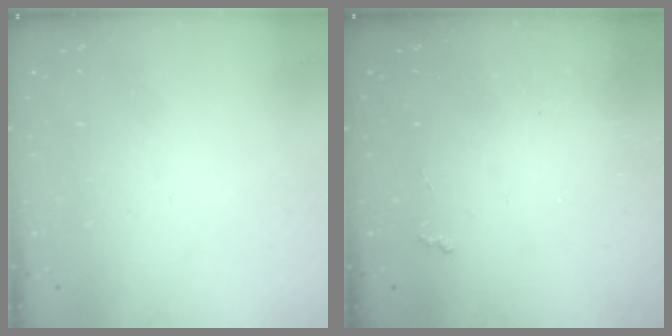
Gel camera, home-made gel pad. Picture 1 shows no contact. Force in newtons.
{"total": 2.6, "press": 2.6, "slide": 0.5}